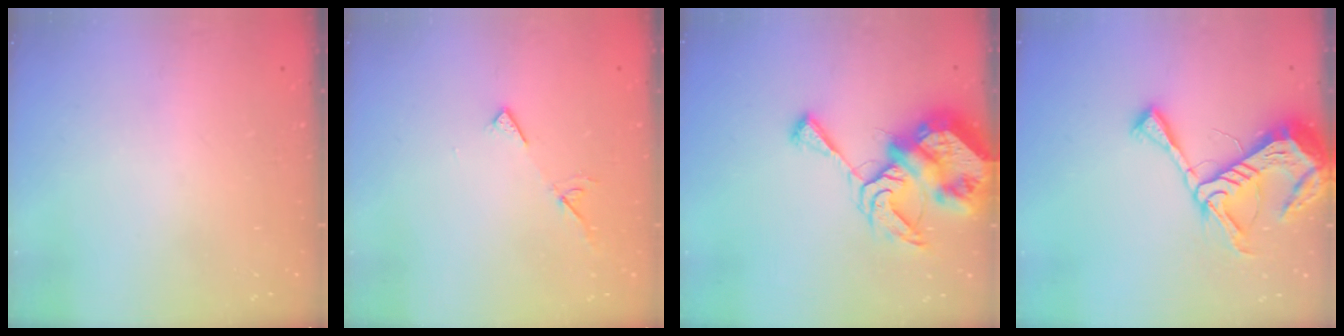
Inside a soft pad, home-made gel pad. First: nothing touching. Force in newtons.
{"total": 6.2, "press": 6.2, "slide": 0.7}
{"total": 14.1, "press": 14.0, "slide": 1.5}
{"total": 14.1, "press": 14.0, "slide": 1.4}